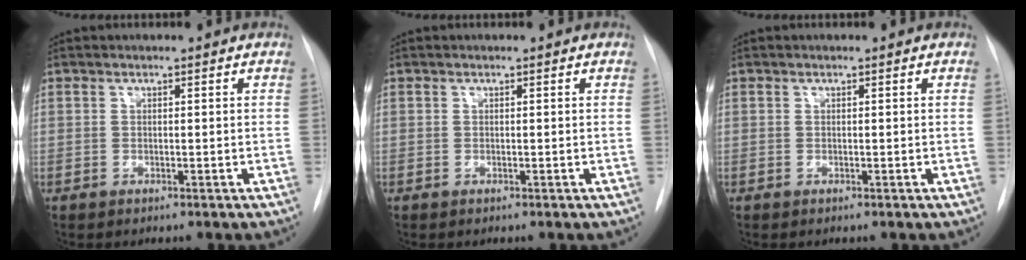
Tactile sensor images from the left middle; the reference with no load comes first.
{"total": 0.0}
{"total": 0.0}